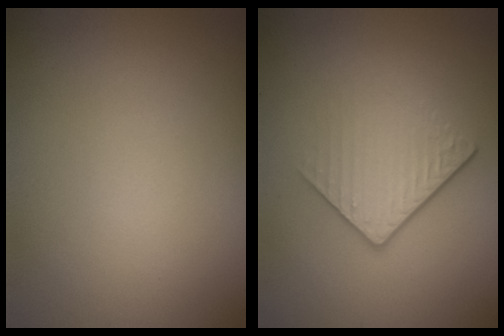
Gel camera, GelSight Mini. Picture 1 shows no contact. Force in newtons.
{"total": 4.0, "press": 2.5, "slide": 3.2}